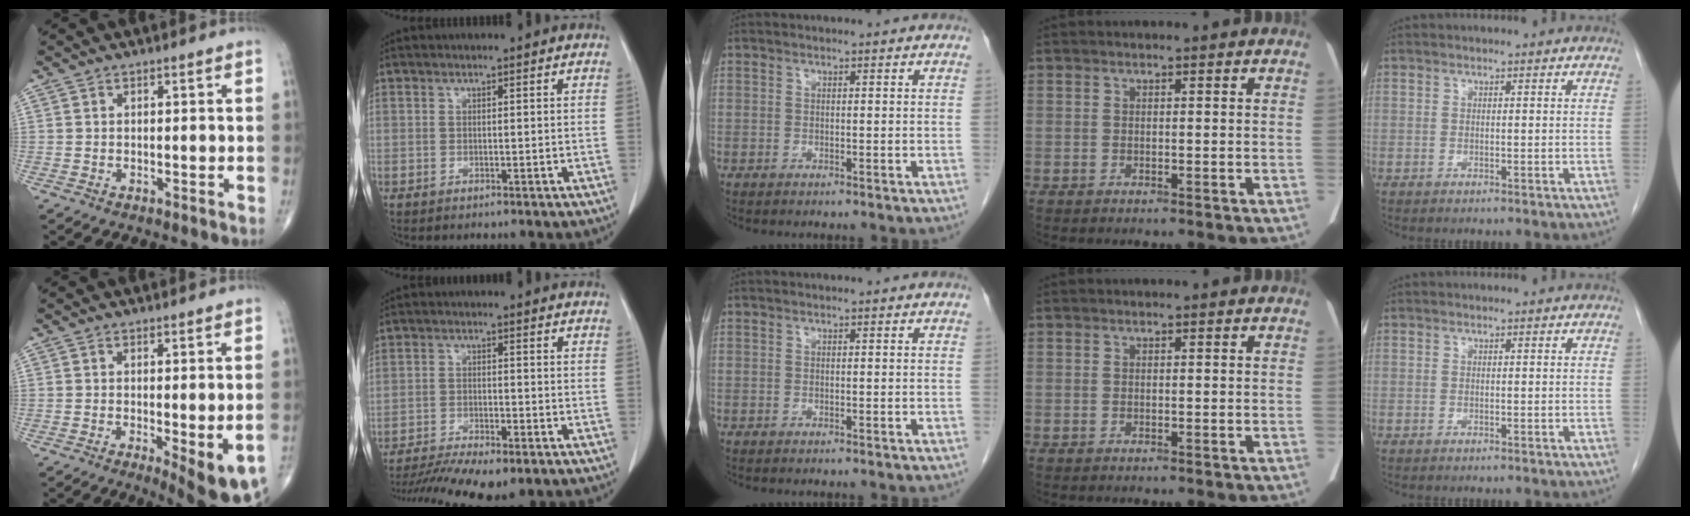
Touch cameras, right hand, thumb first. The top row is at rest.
{"thumb": {"total": 10.2, "force": [-3.9, 2.9, 9.0], "torque": [-0.113, -0.015, -0.050]}, "index": {"total": 12.0, "force": [-9.6, 2.3, 6.9], "torque": [-0.112, -0.012, -0.150]}}